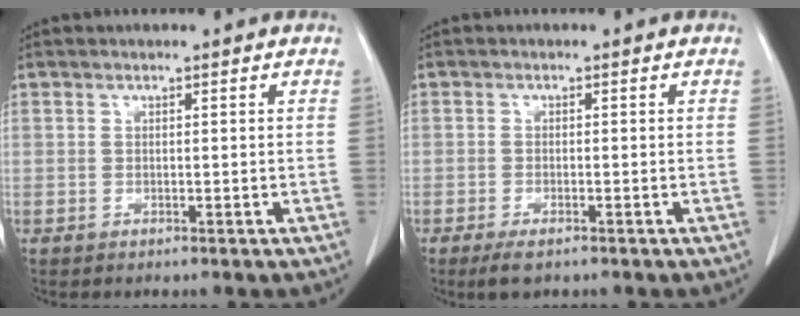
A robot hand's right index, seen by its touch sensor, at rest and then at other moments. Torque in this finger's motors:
{"motor_torque": [0.20, -0.17, 0.13, 0.02]}